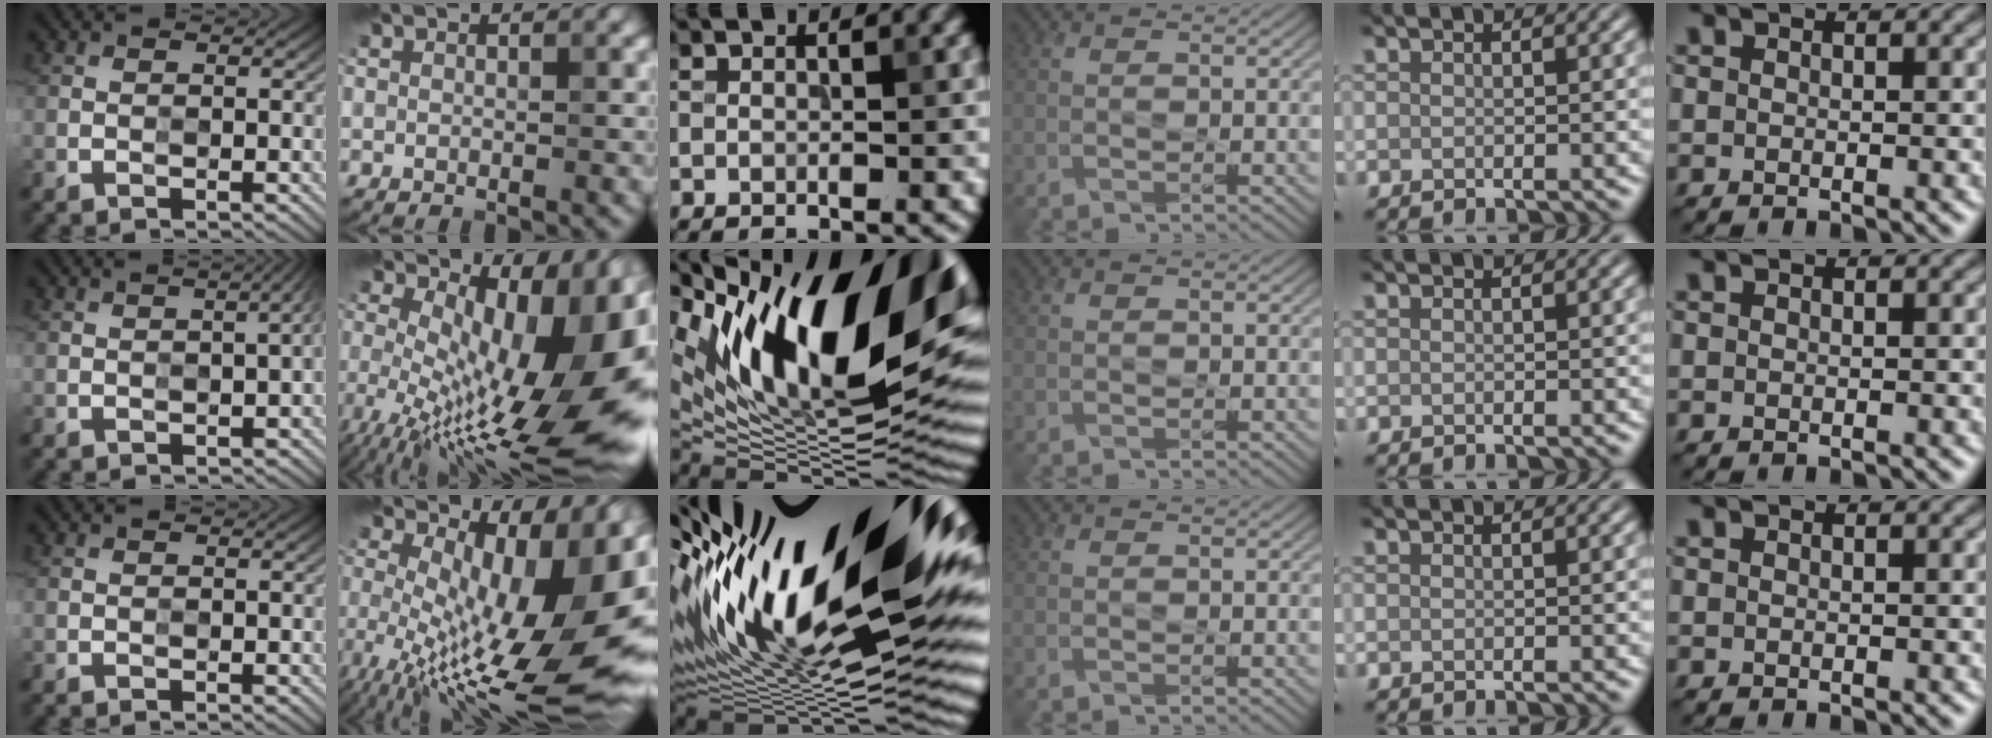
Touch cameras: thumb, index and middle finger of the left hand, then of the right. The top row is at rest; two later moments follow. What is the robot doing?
{"motion": "press", "object": "grip strengthener"}